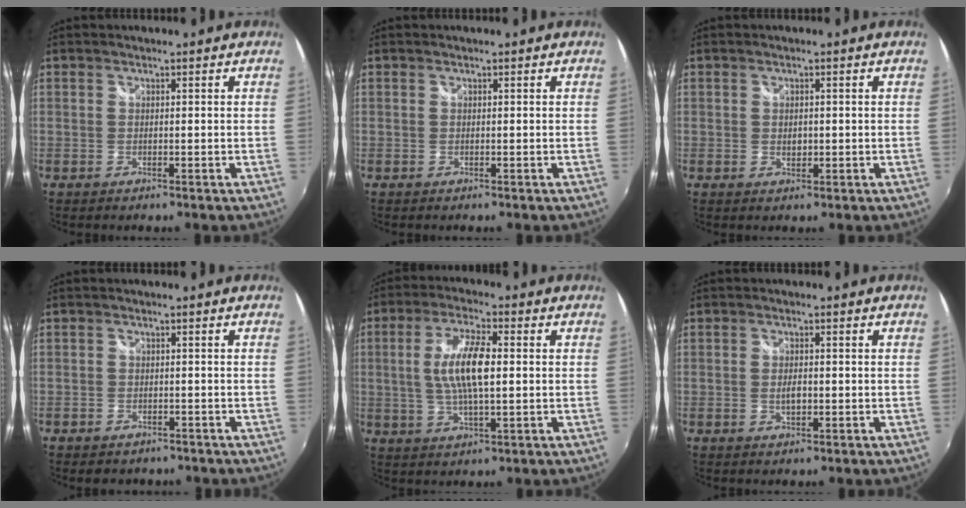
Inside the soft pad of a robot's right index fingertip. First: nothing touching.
{"total": 0.0}
{"total": 1.5, "force": [-0.1, 1.2, 1.0], "torque": [-0.014, 0.000, -0.002]}
{"total": 3.0, "force": [-2.2, 1.9, 0.8], "torque": [-0.022, -0.008, -0.031]}
{"total": 9.8, "force": [0.6, 2.8, 9.4], "torque": [-0.184, 0.004, 0.012]}
{"total": 2.3, "force": [-0.4, 1.1, 2.0], "torque": [-0.035, -0.002, -0.007]}